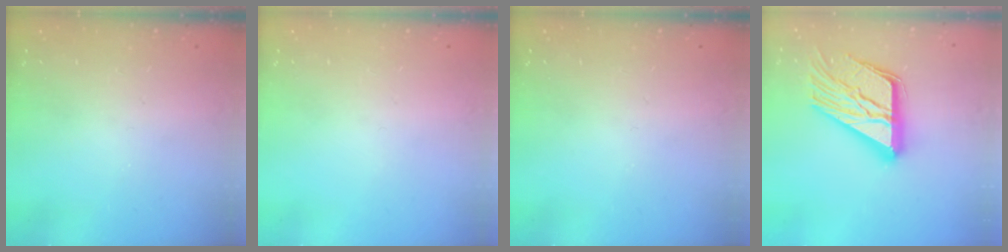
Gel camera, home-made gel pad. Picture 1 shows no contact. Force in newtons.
{"total": 0.0}
{"total": 0.0}
{"total": 21.0, "press": 20.9, "slide": 2.1}